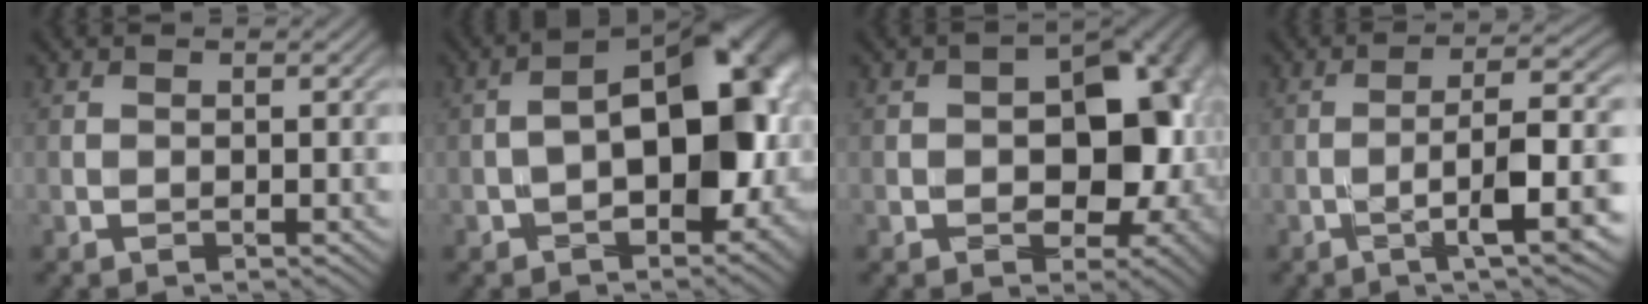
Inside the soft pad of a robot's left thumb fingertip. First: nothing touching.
{"total": 13.3, "force": [-1.1, 7.2, 11.1], "torque": [-0.129, 0.009, -0.020]}
{"total": 14.0, "force": [-0.4, 9.4, 10.4], "torque": [-0.094, -0.011, 0.010]}
{"total": 7.0, "force": [-2.6, 0.8, 6.5], "torque": [-0.103, 0.016, -0.045]}